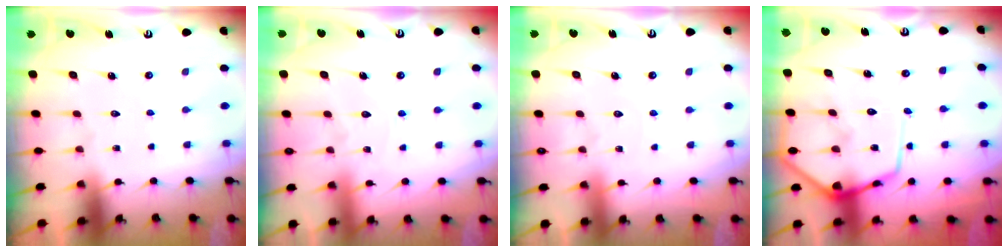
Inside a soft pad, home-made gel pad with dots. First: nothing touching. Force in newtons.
{"total": 5.8, "press": 5.7, "slide": 0.6}
{"total": 2.9, "press": 2.9, "slide": 0.3}
{"total": 11.6, "press": 11.5, "slide": 1.2}